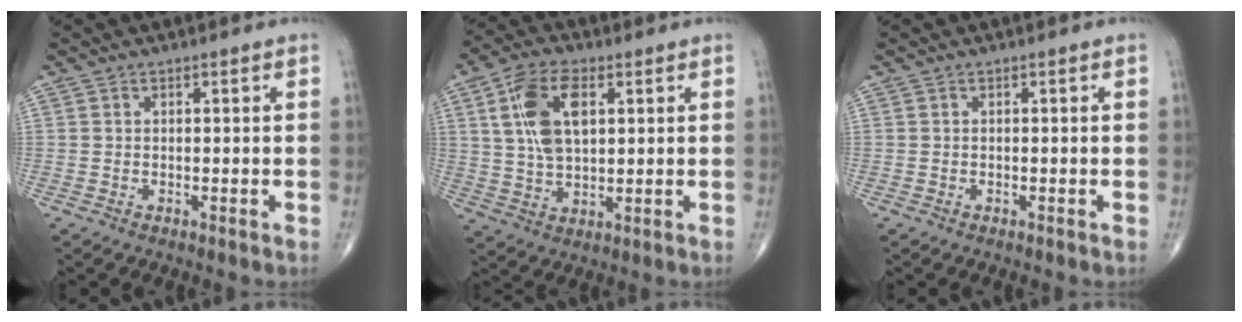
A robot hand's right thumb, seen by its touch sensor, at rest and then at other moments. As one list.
[{"total": 11.9, "force": [3.6, 6.2, 9.5], "torque": [-0.178, -0.001, 0.069]}, {"total": 0.0}]